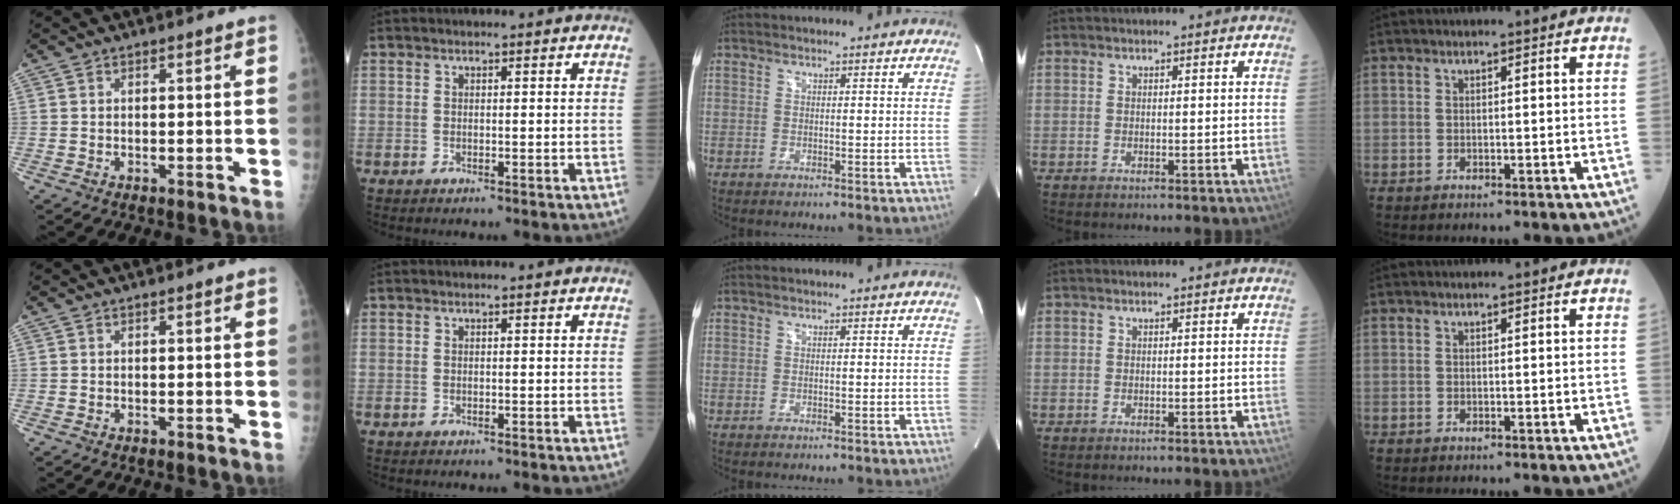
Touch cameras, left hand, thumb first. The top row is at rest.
{}